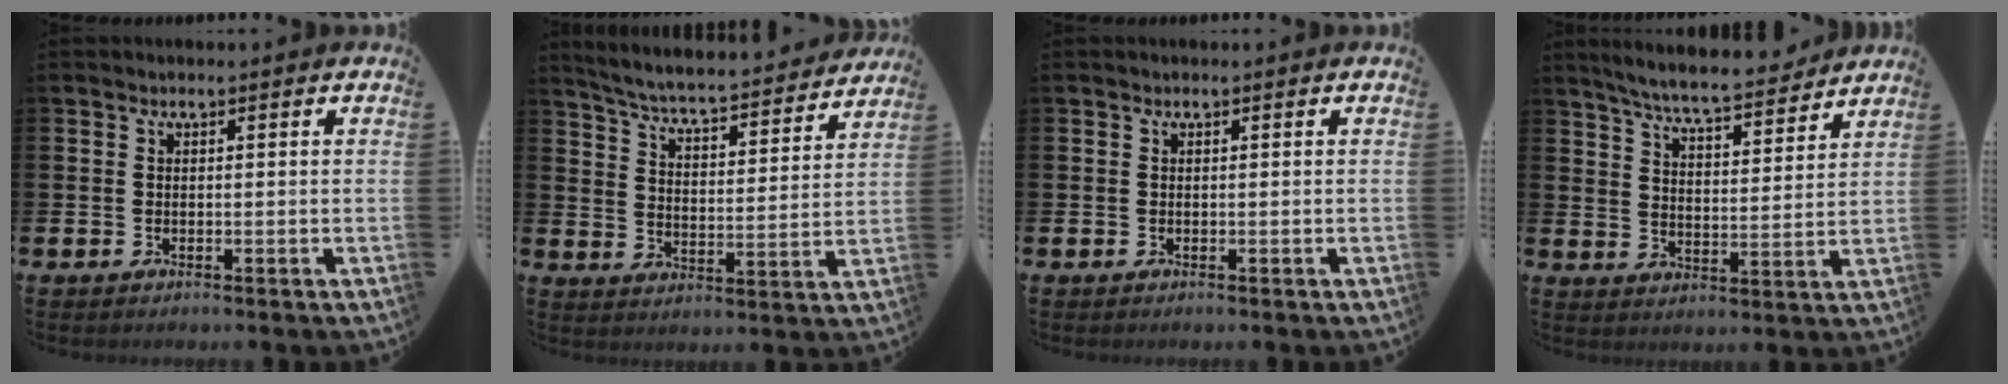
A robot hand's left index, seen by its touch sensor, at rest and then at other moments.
{"total": 6.0, "force": [5.8, 0.3, 1.7], "torque": [-0.063, -0.048, 0.095]}
{"total": 0.0}
{"total": 7.3, "force": [6.9, 0.6, 2.3], "torque": [-0.064, -0.049, 0.117]}